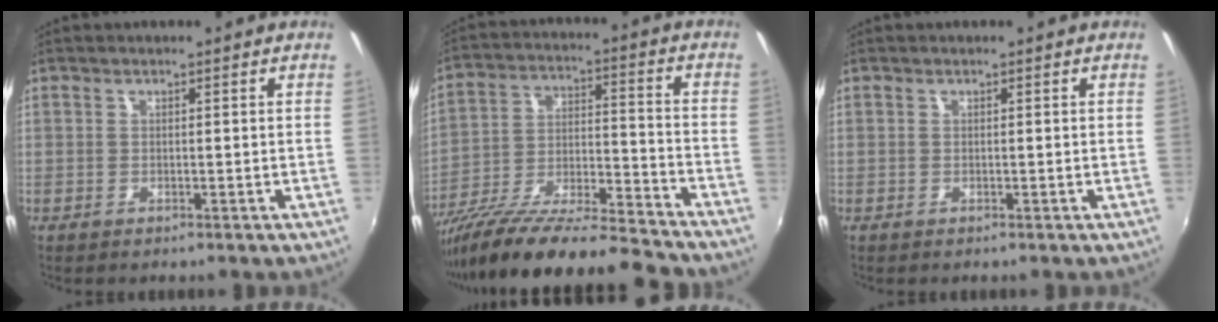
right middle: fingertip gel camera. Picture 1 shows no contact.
{"total": 20.6, "force": [-17.4, 2.0, 10.9], "torque": [-0.192, -0.029, -0.283]}
{"total": 0.0}